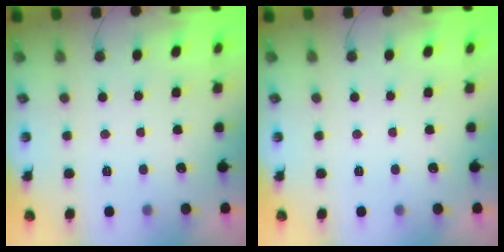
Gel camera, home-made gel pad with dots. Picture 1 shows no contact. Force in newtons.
{"total": 0.0}